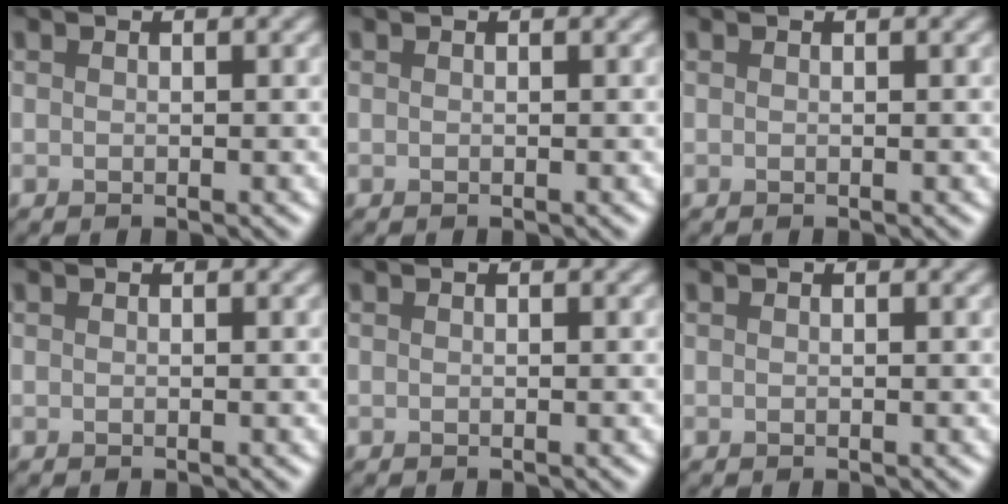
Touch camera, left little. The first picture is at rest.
{"total": 0.0}
{"total": 0.0}
{"total": 0.0}
{"total": 0.0}
{"total": 0.0}